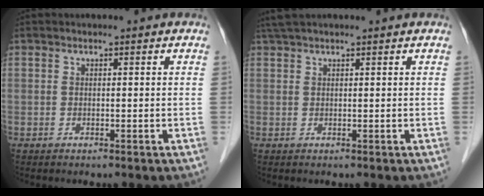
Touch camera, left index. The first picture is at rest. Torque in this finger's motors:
{"motor_torque": [0.33, -0.30, 0.01, 0.01]}